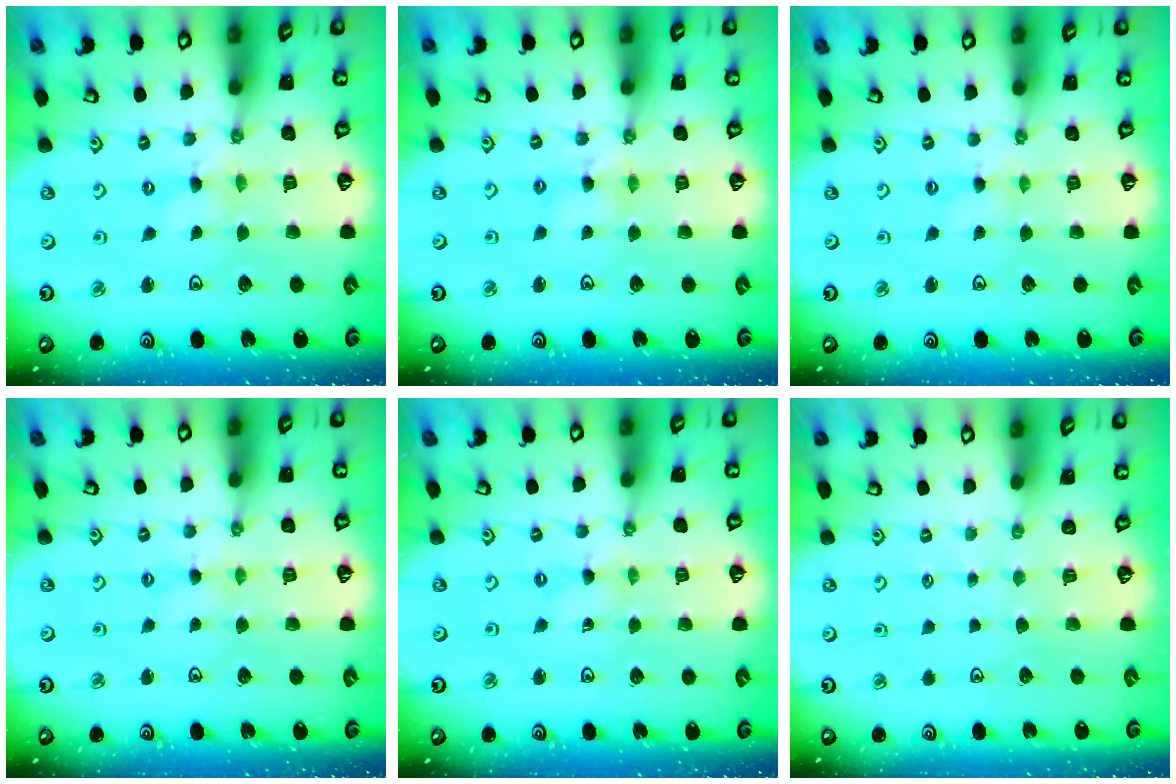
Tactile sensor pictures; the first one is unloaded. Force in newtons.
{"total": 4.3, "press": 4.3, "slide": 0.5}
{"total": 1.3, "press": 1.3, "slide": 0.3}
{"total": 1.8, "press": 1.8, "slide": 0.3}
{"total": 0.0}
{"total": 0.6, "press": 0.6, "slide": 0.1}